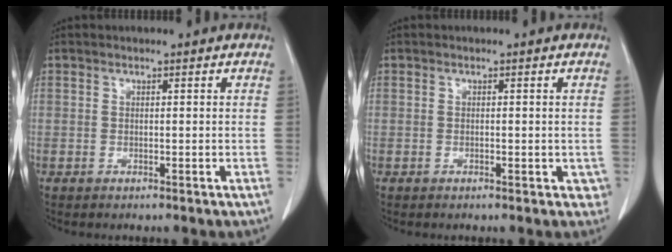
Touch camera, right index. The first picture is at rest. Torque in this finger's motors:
{"motor_torque": [-0.01, -0.01, 0.00, 0.00]}